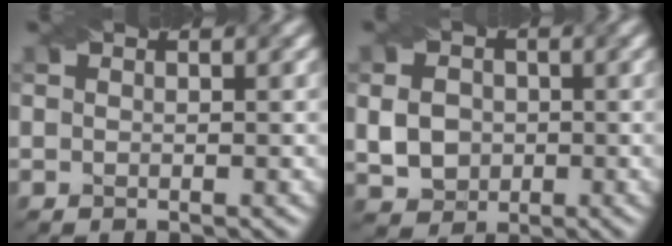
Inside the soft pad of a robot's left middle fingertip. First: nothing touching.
{"total": 3.9, "force": [-0.5, 3.2, 2.0], "torque": [-0.048, 0.000, -0.013]}